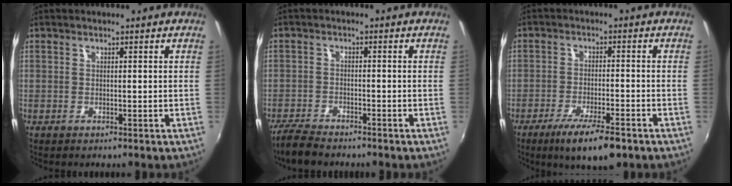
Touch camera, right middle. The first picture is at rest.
{"total": 5.8, "force": [-5.2, 1.4, 2.2], "torque": [-0.068, -0.020, -0.100]}
{"total": 9.8, "force": [-6.6, 2.1, 6.9], "torque": [-0.141, -0.026, -0.111]}